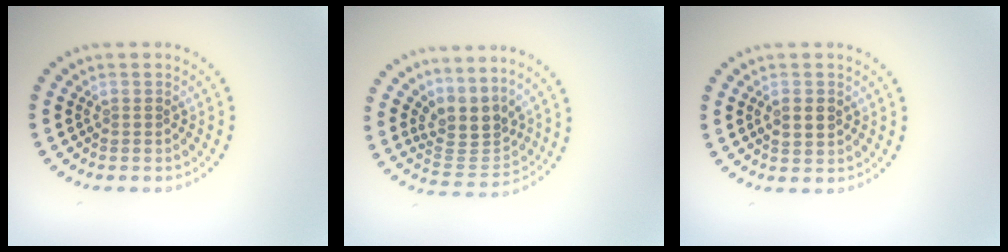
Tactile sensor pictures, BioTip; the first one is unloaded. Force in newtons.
{"total": 3.6, "press": 2.6, "slide": 2.4}
{"total": 1.8, "press": 1.8, "slide": 0.2}